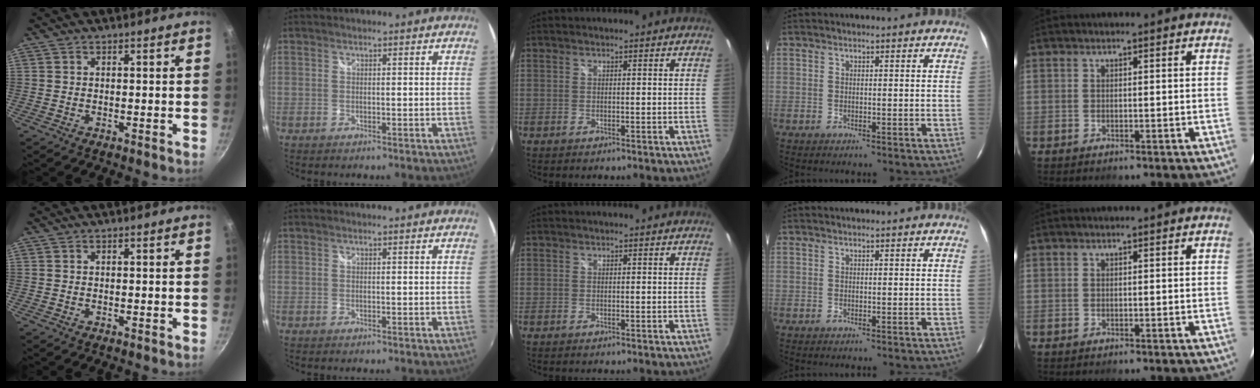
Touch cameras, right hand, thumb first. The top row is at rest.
{}